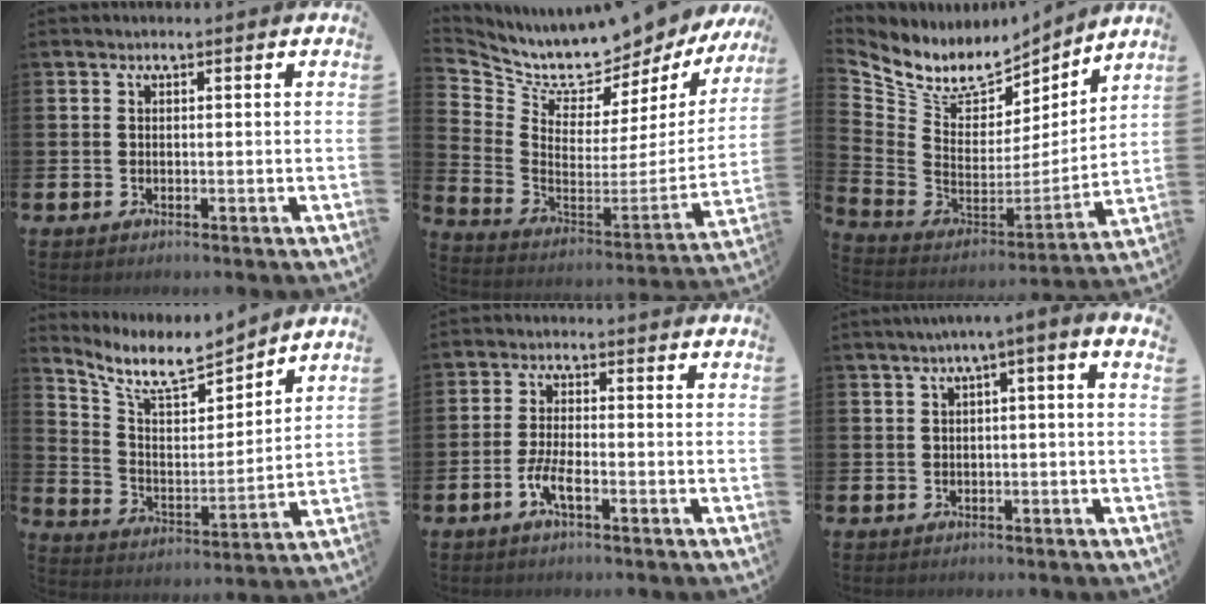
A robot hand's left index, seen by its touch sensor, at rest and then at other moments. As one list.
[{"total": 7.3, "force": [6.9, 2.0, 0.9], "torque": [-0.060, -0.074, 0.110]}, {"total": 9.4, "force": [8.2, 4.0, 2.2], "torque": [-0.089, -0.060, 0.144]}, {"total": 7.9, "force": [7.1, 2.0, 2.8], "torque": [-0.089, -0.054, 0.124]}, {"total": 3.4, "force": [-1.6, 0.8, 2.8], "torque": [-0.062, -0.002, -0.033]}, {"total": 1.8, "force": [0.2, -0.3, 1.8], "torque": [-0.030, 0.000, 0.002]}]